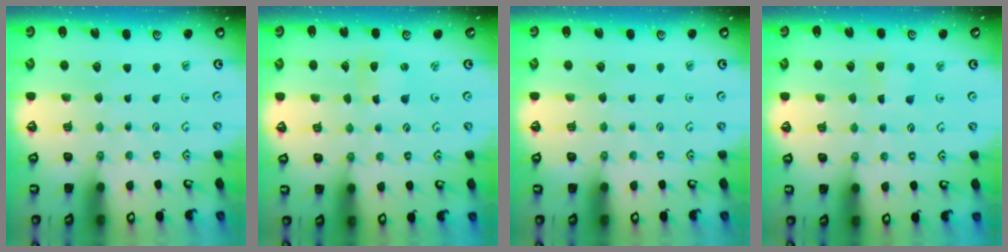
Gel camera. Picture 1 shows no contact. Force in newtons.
{"total": 1.8, "press": 1.8, "slide": 0.2}
{"total": 0.0}
{"total": 3.9, "press": 3.8, "slide": 0.4}